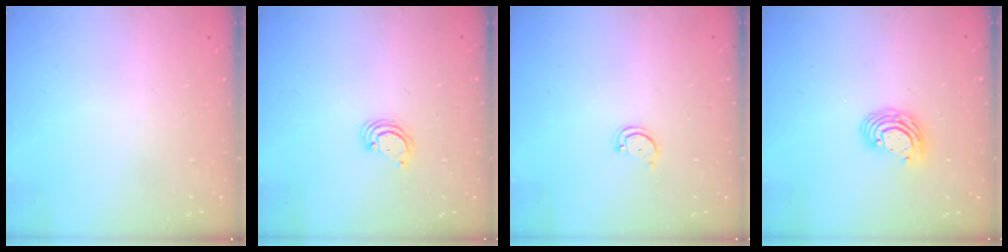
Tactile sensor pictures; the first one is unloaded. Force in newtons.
{"total": 2.7, "press": 2.7, "slide": 0.2}
{"total": 2.8, "press": 2.8, "slide": 0.3}
{"total": 7.3, "press": 7.1, "slide": 1.3}